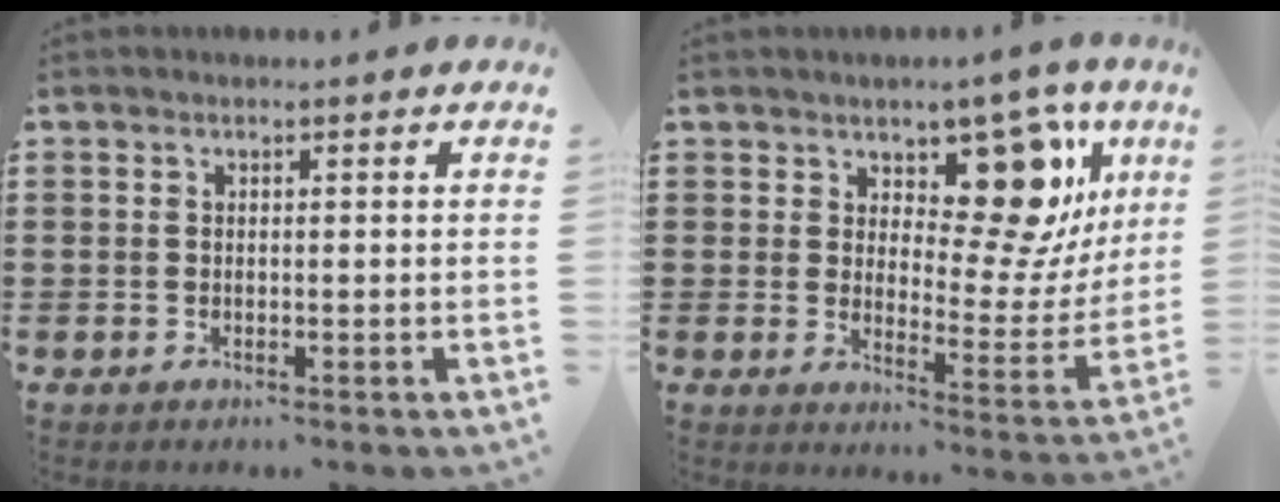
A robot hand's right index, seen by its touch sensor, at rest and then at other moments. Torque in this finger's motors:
{"motor_torque": [0.20, 0.43, 0.28, 0.07]}